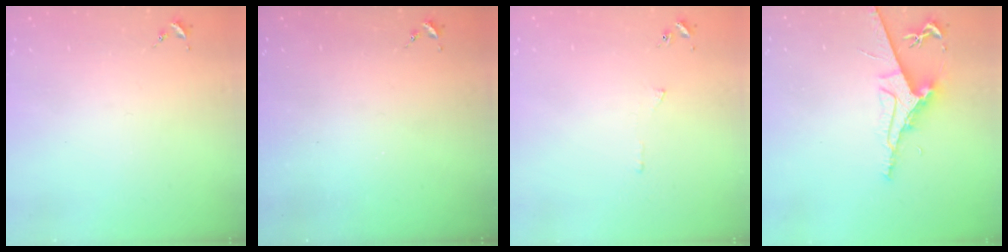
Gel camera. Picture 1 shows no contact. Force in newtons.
{"total": 0.0}
{"total": 3.1, "press": 3.1, "slide": 0.6}
{"total": 8.6, "press": 8.6, "slide": 1.0}